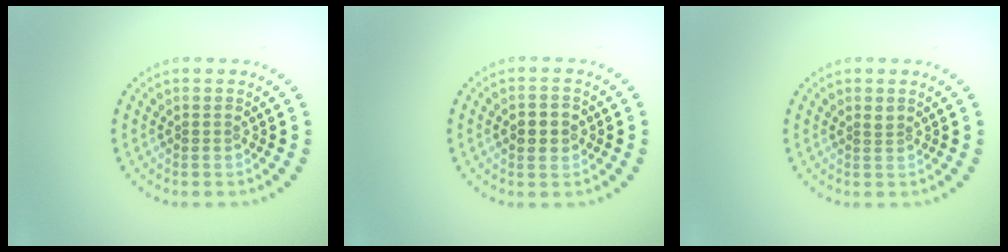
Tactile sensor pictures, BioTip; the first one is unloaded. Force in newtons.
{"total": 2.3, "press": 2.3, "slide": 0.2}
{"total": 0.7, "press": 0.5, "slide": 0.5}